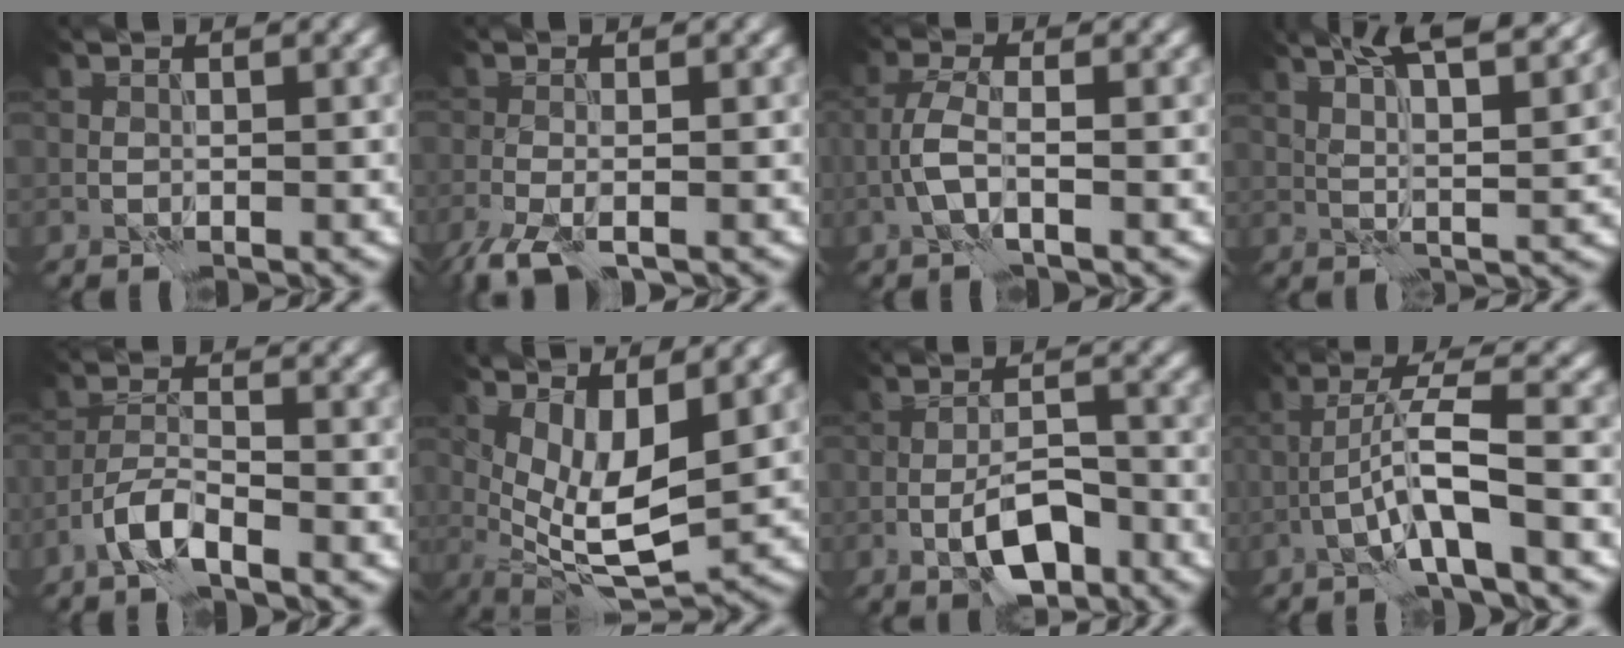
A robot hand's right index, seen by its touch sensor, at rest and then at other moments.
{"total": 4.0, "force": [-2.7, 1.1, 2.8], "torque": [-0.061, -0.012, -0.058]}
{"total": 2.8, "force": [-1.0, 0.8, 2.5], "torque": [-0.059, 0.005, -0.026]}
{"total": 10.7, "force": [7.3, 3.0, 7.2], "torque": [-0.086, 0.026, 0.076]}
{"total": 3.5, "force": [-2.5, 0.7, 2.3], "torque": [-0.048, 0.008, -0.056]}
{"total": 6.6, "force": [1.6, 2.4, 5.9], "torque": [-0.120, -0.014, 0.034]}
{"total": 5.2, "force": [-2.4, 2.1, 4.1], "torque": [-0.070, 0.003, -0.041]}
{"total": 5.1, "force": [-1.8, 0.4, 4.8], "torque": [-0.088, 0.019, -0.037]}